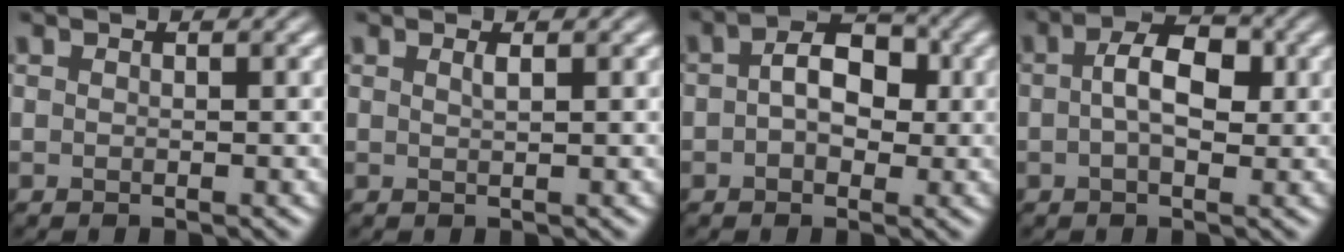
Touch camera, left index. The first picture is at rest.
{"total": 0.9, "force": [0.4, 0.2, 0.7], "torque": [-0.008, 0.002, 0.005]}
{"total": 4.9, "force": [0.5, 3.0, 3.8], "torque": [-0.055, 0.008, -0.003]}
{"total": 4.8, "force": [0.4, 2.5, 4.0], "torque": [-0.069, 0.007, 0.000]}